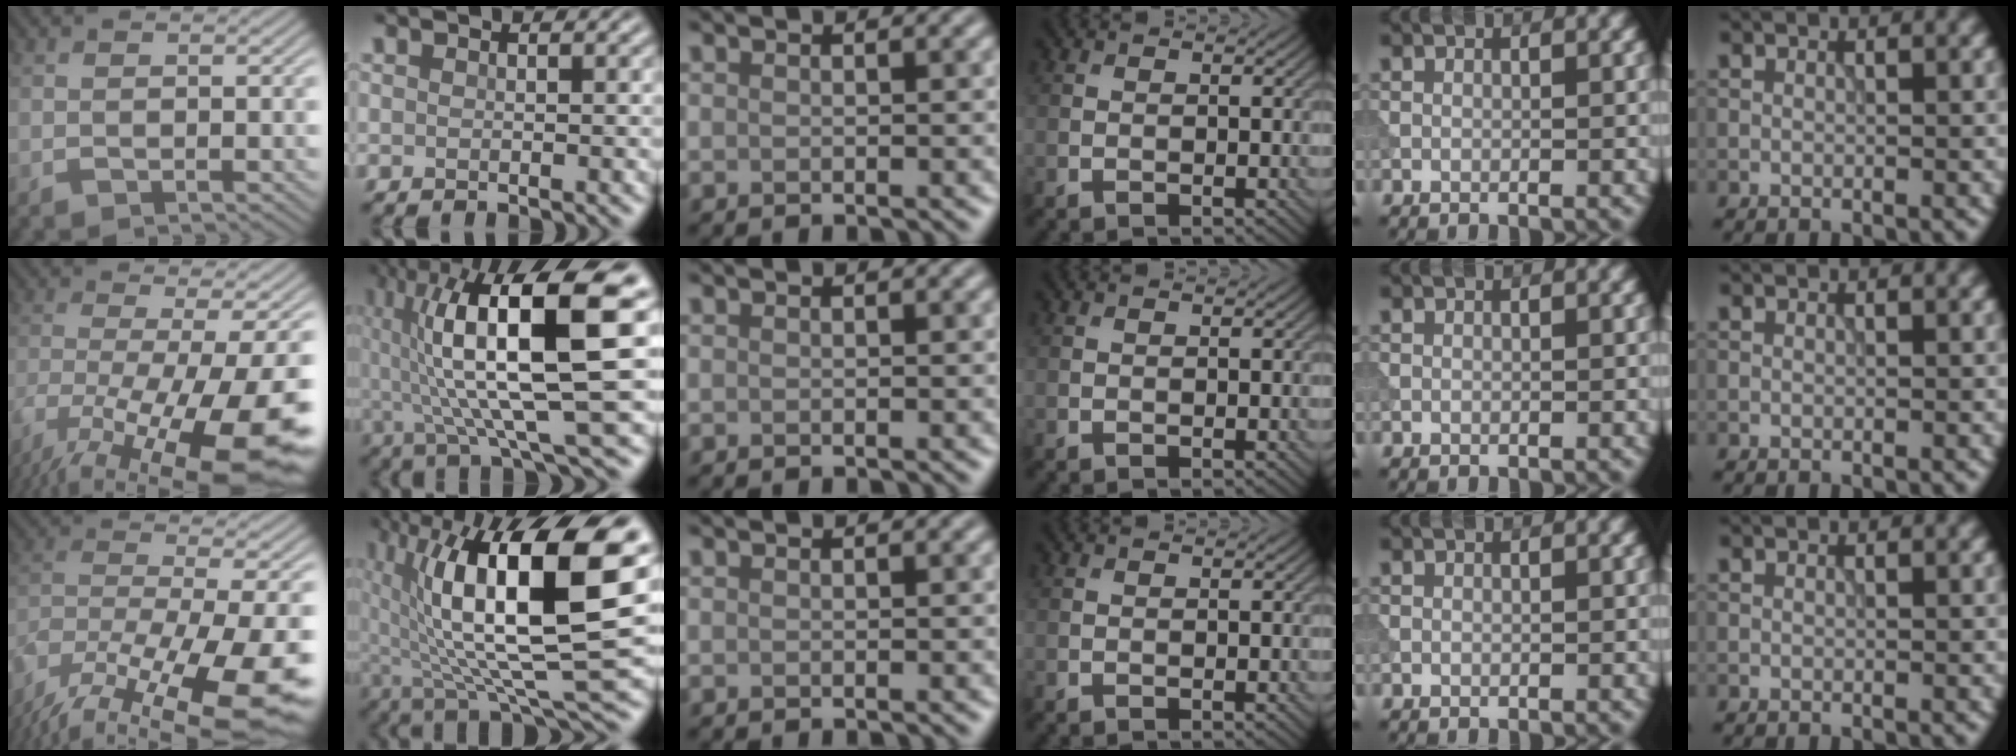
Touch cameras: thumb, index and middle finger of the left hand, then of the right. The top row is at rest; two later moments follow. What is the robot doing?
{"motion": "extract", "object": "tissue"}